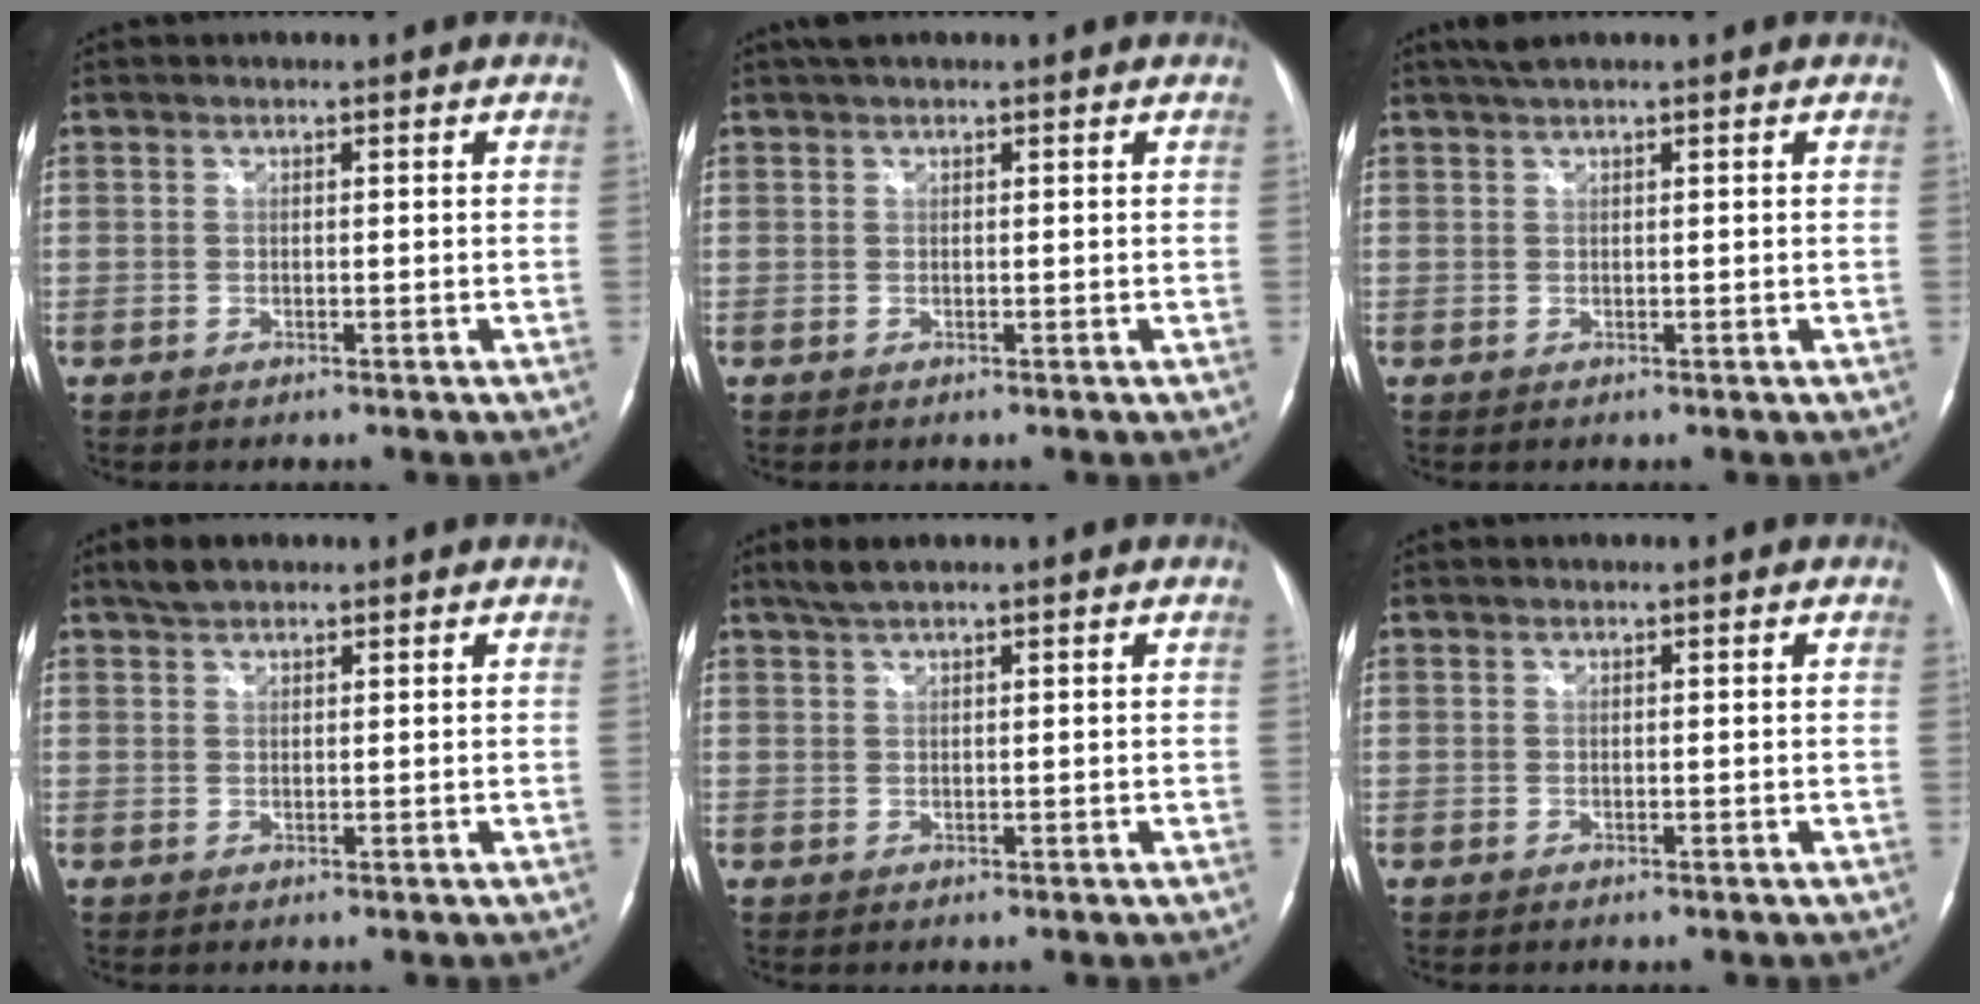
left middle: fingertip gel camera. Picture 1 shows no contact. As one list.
[{"total": 2.0, "force": [1.6, 0.4, 1.1], "torque": [-0.020, 0.023, 0.028]}, {"total": 2.1, "force": [1.7, -0.1, 1.3], "torque": [-0.029, 0.016, 0.033]}, {"total": 2.8, "force": [2.3, 1.0, 1.2], "torque": [-0.029, 0.010, 0.041]}, {"total": 2.6, "force": [2.1, 0.1, 1.6], "torque": [-0.039, 0.009, 0.043]}, {"total": 0.0}]